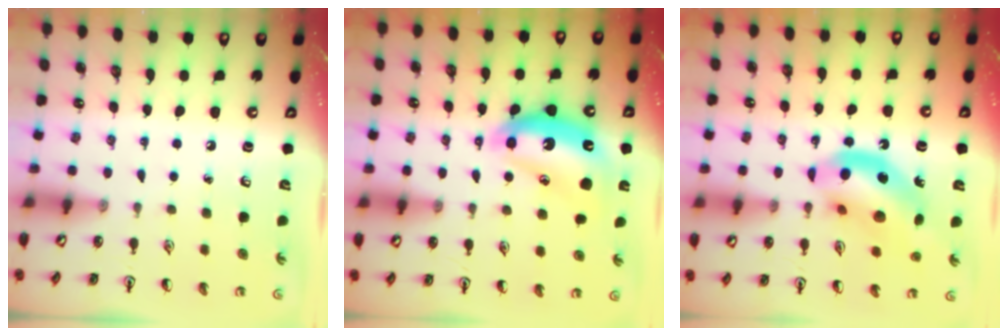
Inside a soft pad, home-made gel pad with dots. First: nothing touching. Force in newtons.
{"total": 14.4, "press": 14.4, "slide": 1.3}
{"total": 13.6, "press": 13.2, "slide": 3.4}